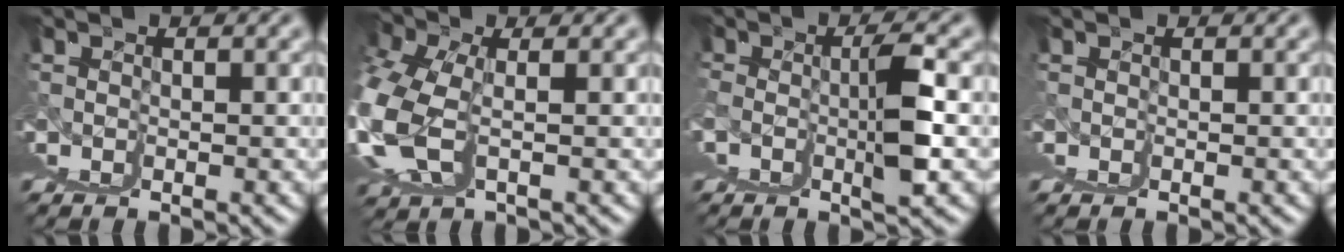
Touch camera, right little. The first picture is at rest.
{"total": 2.6, "force": [1.4, 1.1, 1.9], "torque": [-0.047, -0.006, 0.030]}
{"total": 2.7, "force": [0.6, -1.1, 2.4], "torque": [-0.059, 0.001, 0.016]}
{"total": 0.7, "force": [0.2, -0.5, -0.5], "torque": [0.012, 0.002, 0.002]}